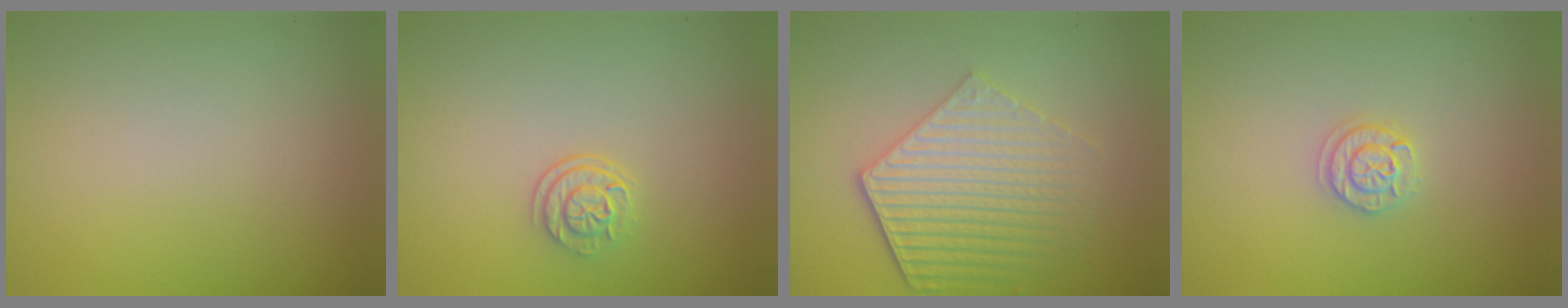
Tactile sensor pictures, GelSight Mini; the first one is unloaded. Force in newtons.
{"total": 2.2, "press": 1.7, "slide": 1.4}
{"total": 5.9, "press": 4.3, "slide": 4.0}
{"total": 1.7, "press": 1.7, "slide": 0.2}